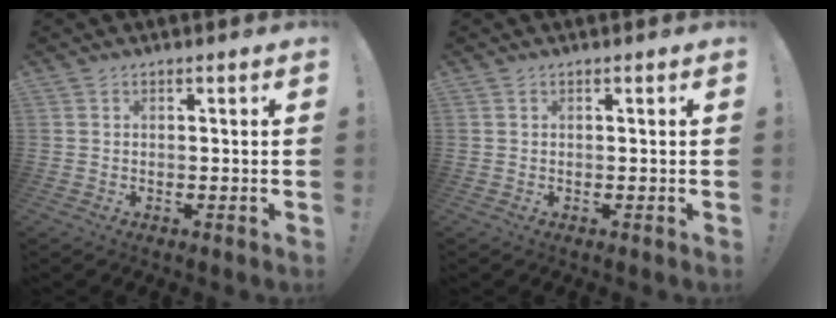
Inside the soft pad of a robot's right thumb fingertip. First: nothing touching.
{"total": 0.0}